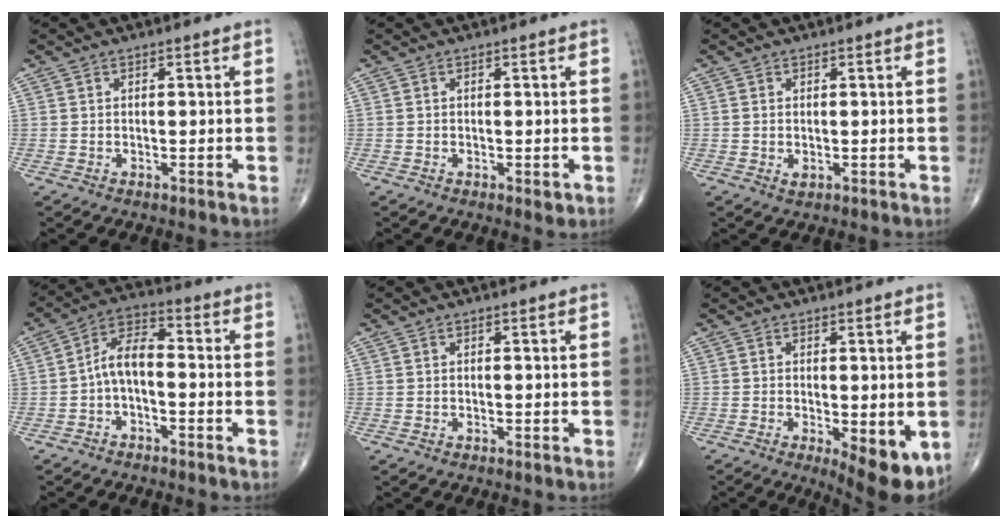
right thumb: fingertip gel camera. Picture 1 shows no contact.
{"total": 1.2, "force": [-0.3, 0.5, 1.0], "torque": [-0.010, -0.002, -0.005]}
{"total": 1.3, "force": [-0.1, 0.8, 1.0], "torque": [-0.018, 0.000, 0.000]}
{"total": 7.2, "force": [-1.4, 3.5, 6.1], "torque": [-0.106, 0.038, -0.038]}
{"total": 0.0}
{"total": 8.9, "force": [-2.5, 3.2, 8.0], "torque": [-0.100, -0.020, -0.030]}